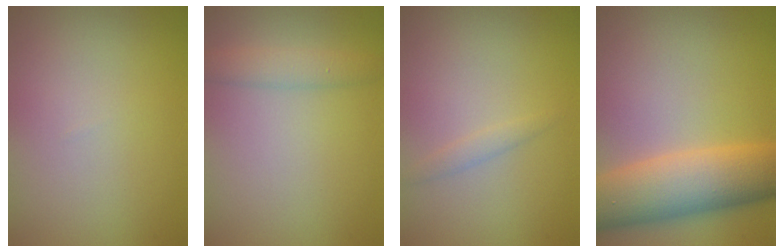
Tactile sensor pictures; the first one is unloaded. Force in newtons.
{"total": 2.2, "press": 2.2, "slide": 0.1}
{"total": 0.9, "press": 0.9, "slide": 0.1}
{"total": 8.8, "press": 8.8, "slide": 0.1}